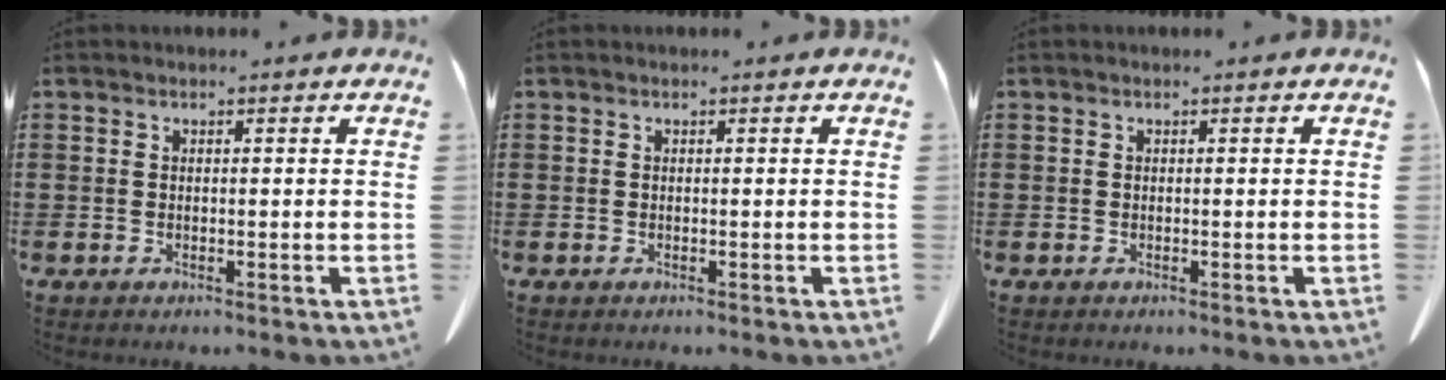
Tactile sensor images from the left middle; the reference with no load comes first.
{"total": 0.0}
{"total": 0.0}